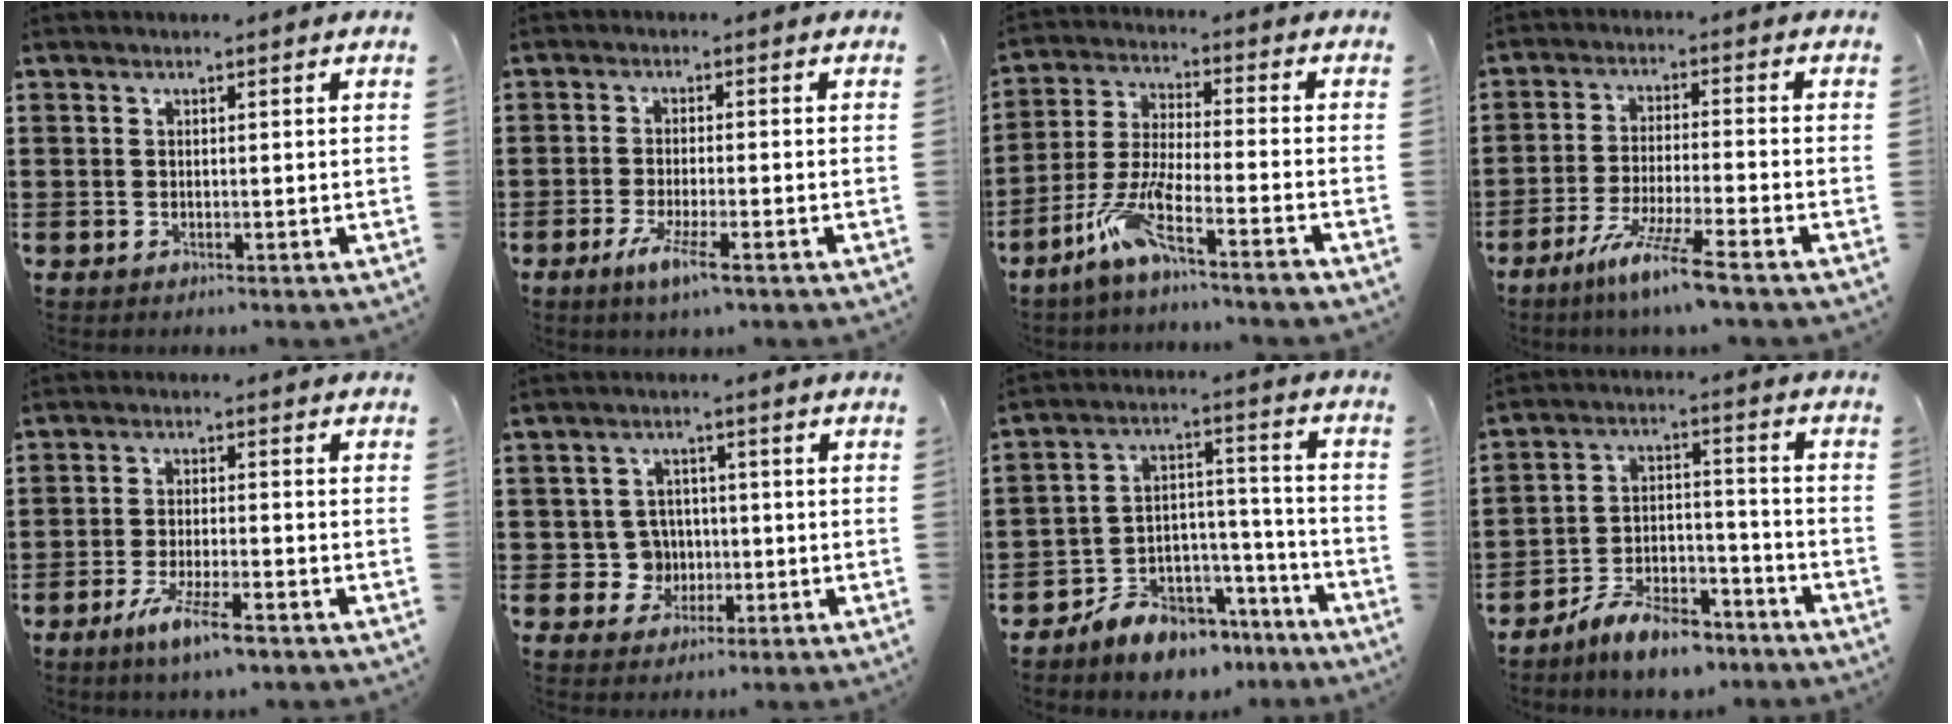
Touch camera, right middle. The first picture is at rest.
{"total": 4.2, "force": [-2.3, 0.3, 3.5], "torque": [-0.071, -0.008, -0.043]}
{"total": 8.0, "force": [-5.7, 0.6, 5.5], "torque": [-0.132, -0.014, -0.116]}
{"total": 7.4, "force": [-5.7, -0.5, 4.7], "torque": [-0.092, -0.015, -0.108]}
{"total": 5.7, "force": [-3.8, 0.7, 4.2], "torque": [-0.086, -0.008, -0.069]}
{"total": 4.8, "force": [-0.7, 4.5, 1.7], "torque": [-0.045, 0.011, -0.016]}
{"total": 7.7, "force": [-7.0, 3.2, 0.8], "torque": [-0.014, 0.027, -0.133]}
{"total": 8.5, "force": [-7.5, 2.3, 3.2], "torque": [-0.052, 0.026, -0.141]}